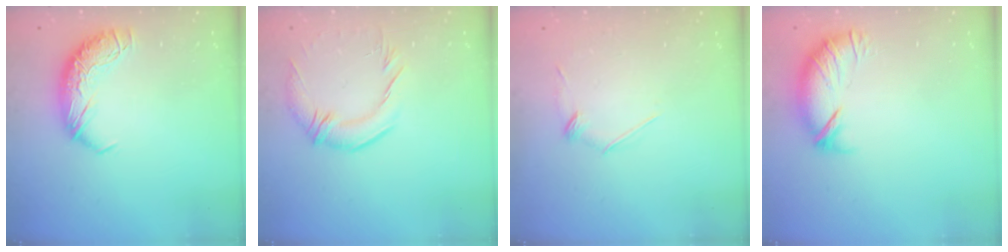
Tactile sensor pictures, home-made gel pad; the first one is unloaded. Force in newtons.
{"total": 3.0, "press": 1.4, "slide": 2.6}
{"total": 5.8, "press": 5.6, "slide": 1.3}
{"total": 4.1, "press": 3.7, "slide": 1.7}